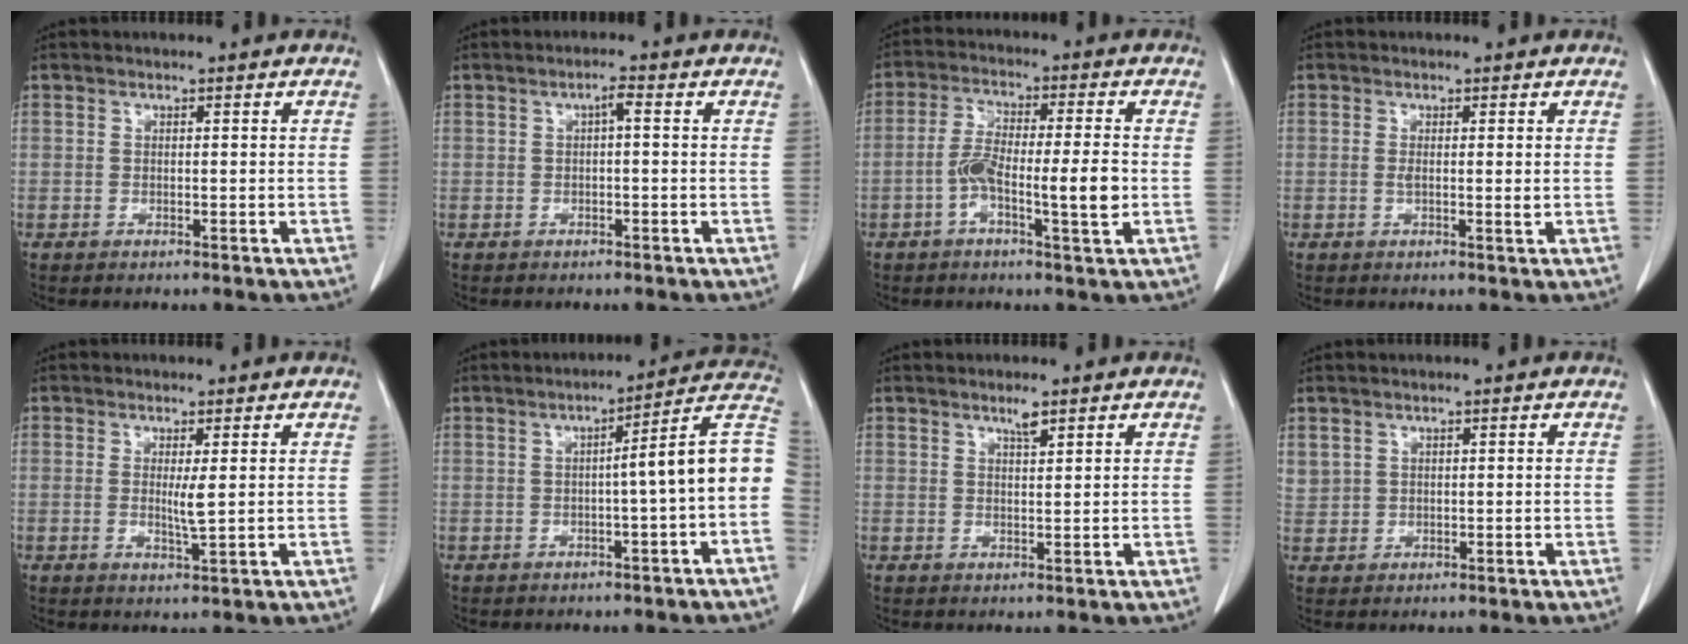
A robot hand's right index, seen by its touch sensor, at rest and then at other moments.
{"total": 1.5, "force": [0.1, 0.2, 1.5], "torque": [-0.023, 0.005, 0.002]}
{"total": 8.8, "force": [-1.8, 1.2, 8.5], "torque": [-0.154, 0.010, -0.033]}
{"total": 1.5, "force": [0.2, 0.3, 1.5], "torque": [-0.025, -0.002, 0.007]}
{"total": 2.4, "force": [0.5, 0.0, 2.3], "torque": [-0.042, -0.006, 0.013]}
{"total": 9.9, "force": [-1.0, -0.6, 9.8], "torque": [-0.119, 0.027, -0.022]}
{"total": 1.8, "force": [1.4, 0.2, 1.2], "torque": [-0.025, 0.000, 0.025]}
{"total": 2.7, "force": [1.6, 2.2, 0.4], "torque": [-0.001, 0.009, 0.039]}